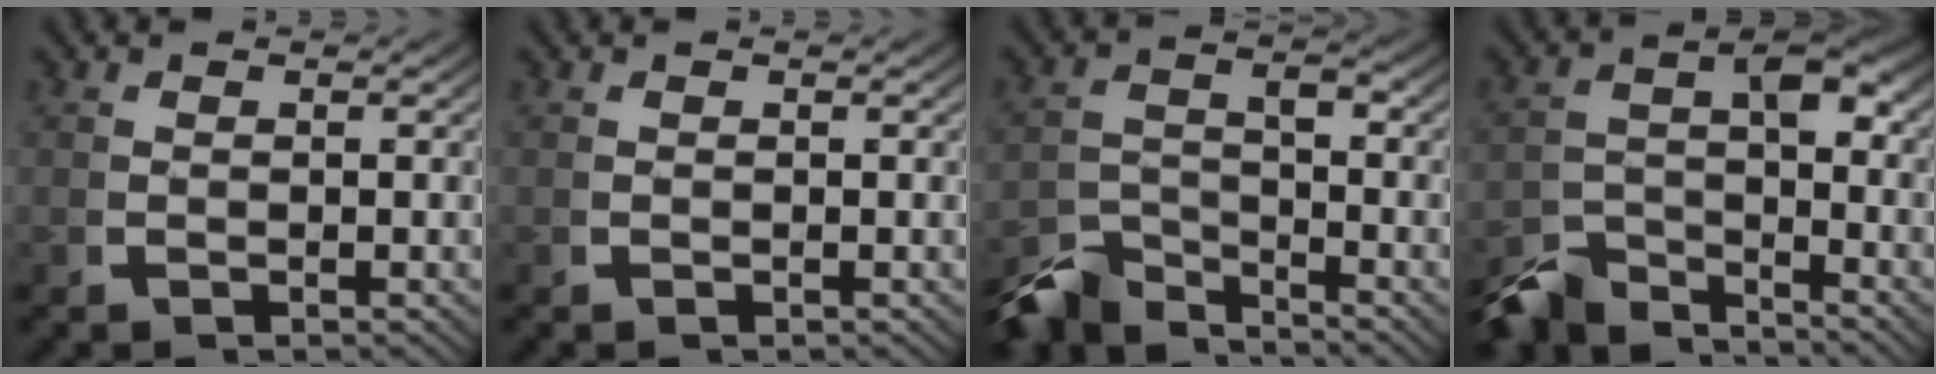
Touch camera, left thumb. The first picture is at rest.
{"total": 0.0}
{"total": 6.1, "force": [-4.9, 2.5, 2.7], "torque": [-0.032, -0.024, -0.087]}
{"total": 7.3, "force": [-4.3, 3.6, 4.7], "torque": [-0.060, -0.023, -0.075]}